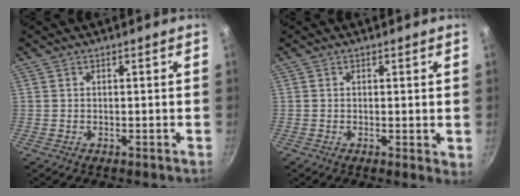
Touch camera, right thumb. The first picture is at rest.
{"total": 2.1, "force": [0.3, 0.8, 1.9], "torque": [-0.022, -0.005, 0.002]}